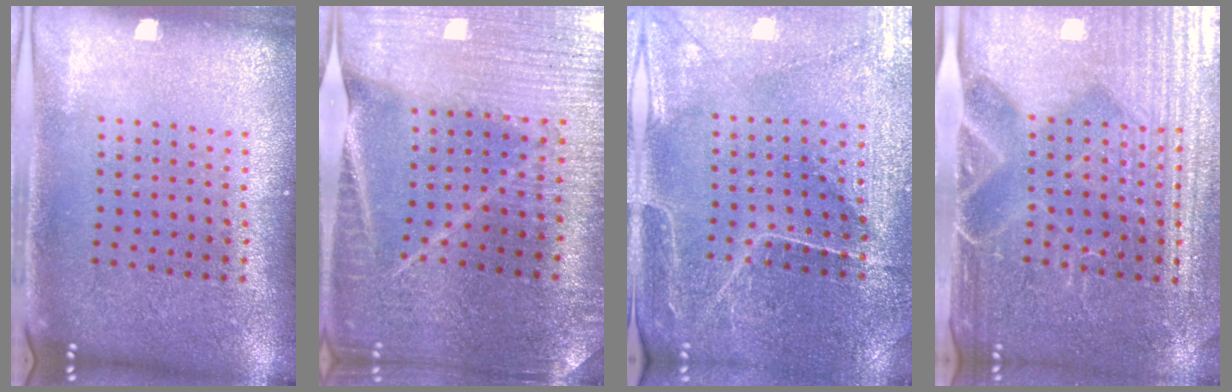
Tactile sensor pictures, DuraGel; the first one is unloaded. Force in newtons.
{"total": 3.0, "press": 3.0, "slide": 0.3}
{"total": 1.1, "press": 1.0, "slide": 0.4}
{"total": 4.7, "press": 4.4, "slide": 1.8}